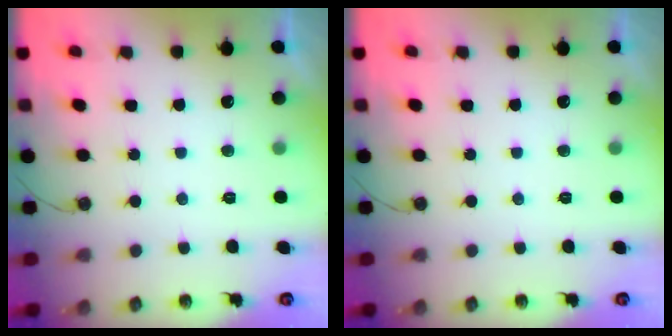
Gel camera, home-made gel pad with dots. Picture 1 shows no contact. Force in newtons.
{"total": 0.0}